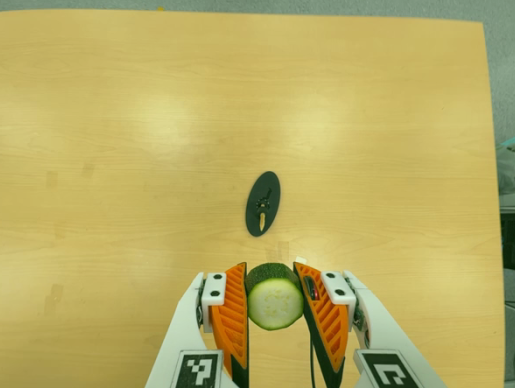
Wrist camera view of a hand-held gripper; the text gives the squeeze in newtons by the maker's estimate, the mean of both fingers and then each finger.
{"total": 10.8, "left": 9.7, "right": 11.9}